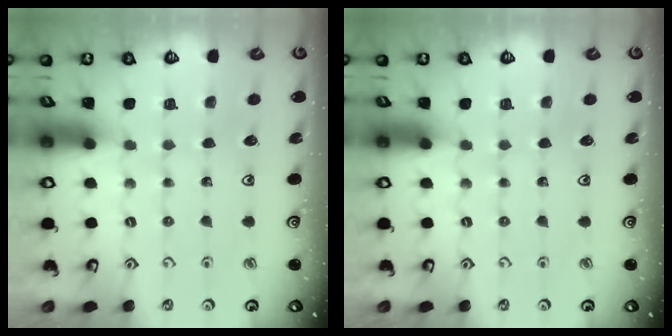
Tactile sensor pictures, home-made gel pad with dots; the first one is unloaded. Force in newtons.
{"total": 0.0}